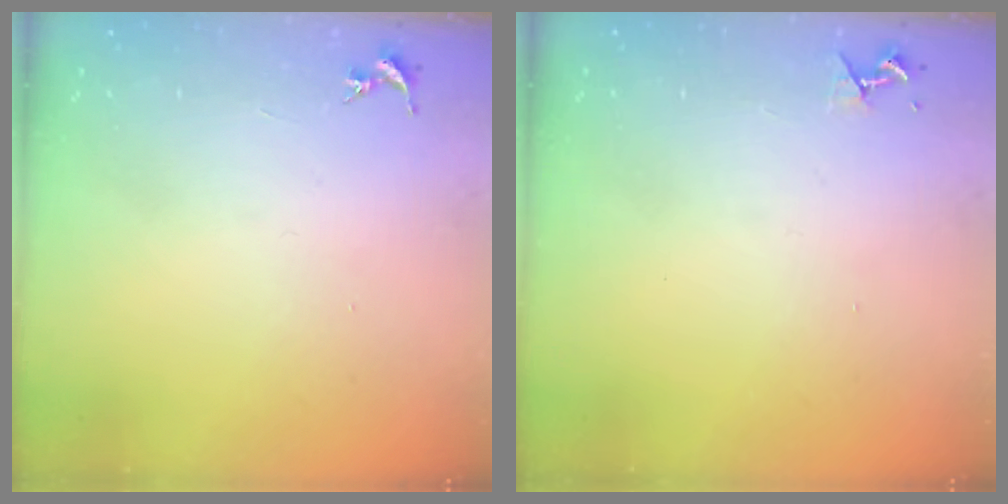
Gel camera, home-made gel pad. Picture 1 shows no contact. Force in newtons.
{"total": 3.8, "press": 3.7, "slide": 0.6}